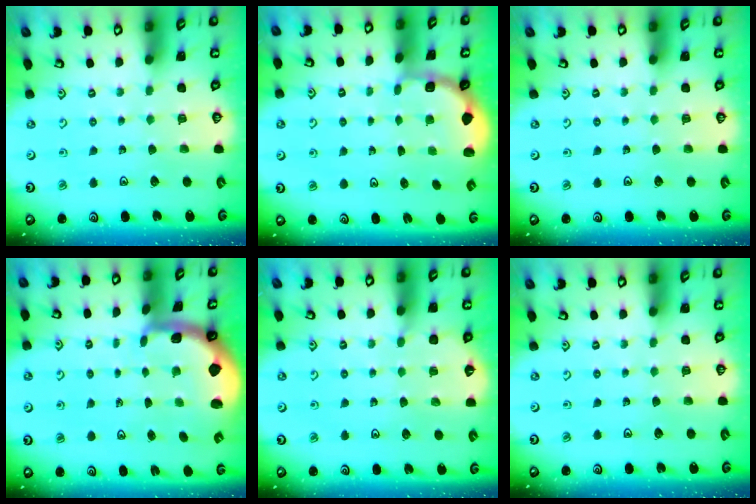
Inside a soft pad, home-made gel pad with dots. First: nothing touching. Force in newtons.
{"total": 1.8, "press": 1.6, "slide": 0.7}
{"total": 0.0}
{"total": 1.7, "press": 1.6, "slide": 0.4}
{"total": 2.9, "press": 2.9, "slide": 0.3}
{"total": 0.0}